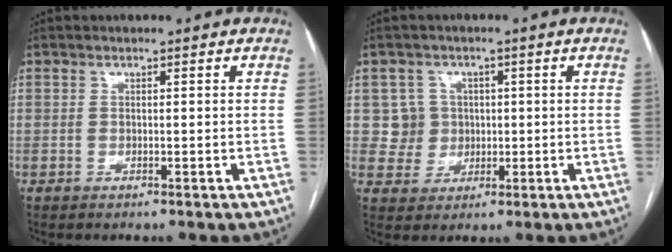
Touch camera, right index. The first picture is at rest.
{"total": 4.7, "force": [0.7, 4.7, 0.0], "torque": [0.007, 0.017, 0.018]}